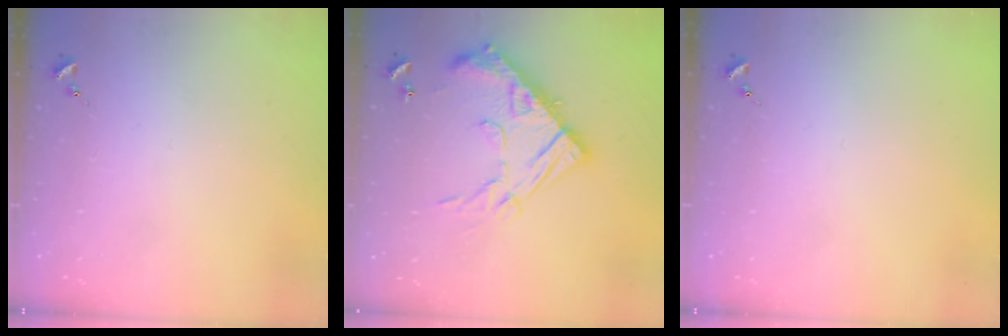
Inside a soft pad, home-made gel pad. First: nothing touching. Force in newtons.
{"total": 19.3, "press": 19.2, "slide": 1.6}
{"total": 0.0}